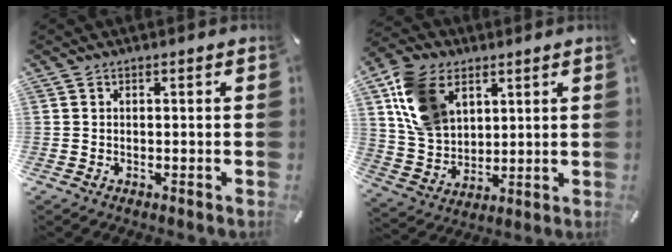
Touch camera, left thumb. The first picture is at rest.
{"total": 14.2, "force": [6.0, 10.2, 7.8], "torque": [-0.191, -0.001, 0.116]}